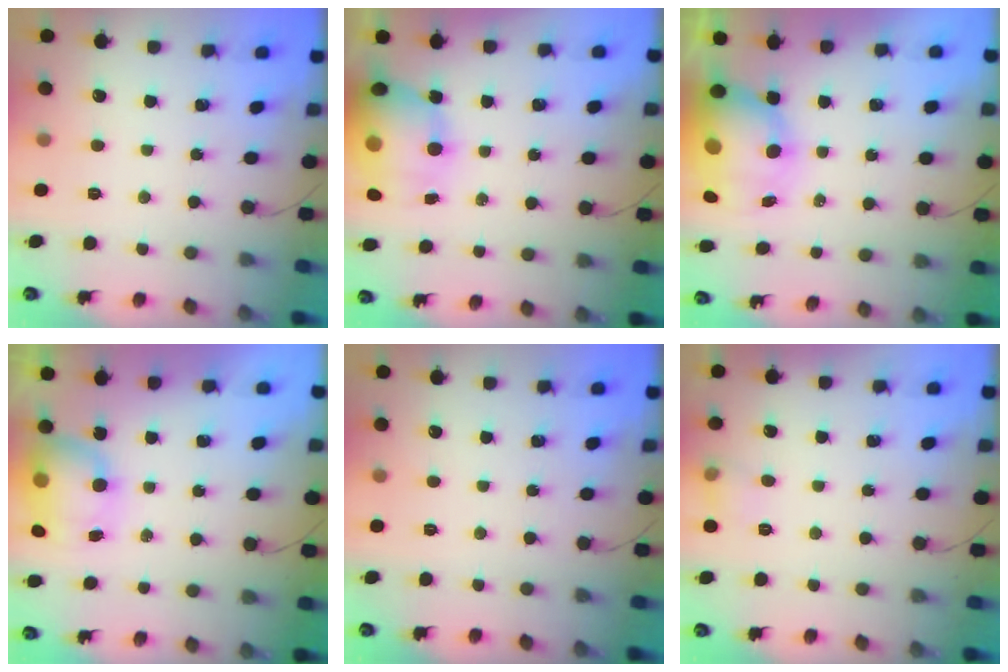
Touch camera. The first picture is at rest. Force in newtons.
{"total": 16.9, "press": 16.4, "slide": 3.9}
{"total": 12.6, "press": 12.3, "slide": 2.9}
{"total": 8.1, "press": 7.9, "slide": 1.9}
{"total": 0.0}
{"total": 5.5, "press": 5.3, "slide": 1.6}